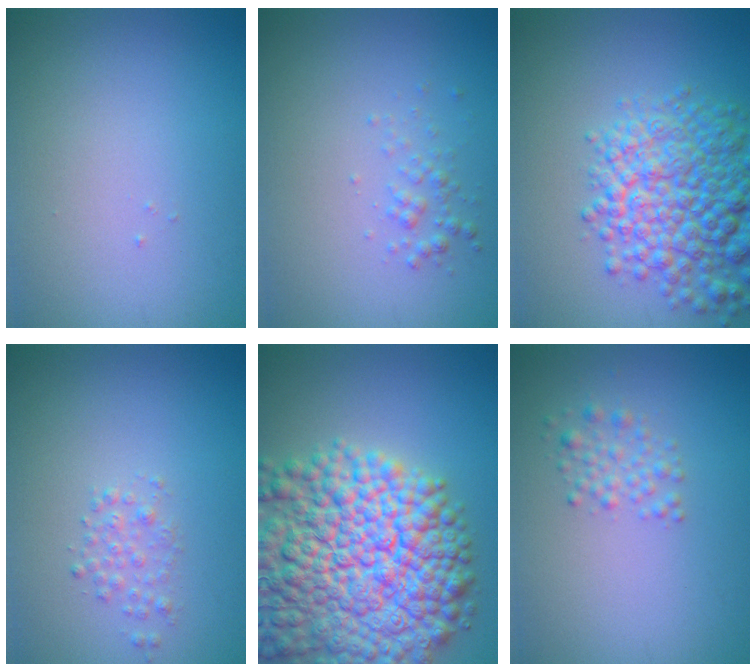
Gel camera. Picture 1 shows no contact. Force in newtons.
{"total": 1.2, "press": 1.2, "slide": 0.1}
{"total": 9.2, "press": 9.2, "slide": 0.5}
{"total": 1.3, "press": 1.3, "slide": 0.0}
{"total": 14.6, "press": 14.6, "slide": 0.8}
{"total": 1.7, "press": 1.7, "slide": 0.0}